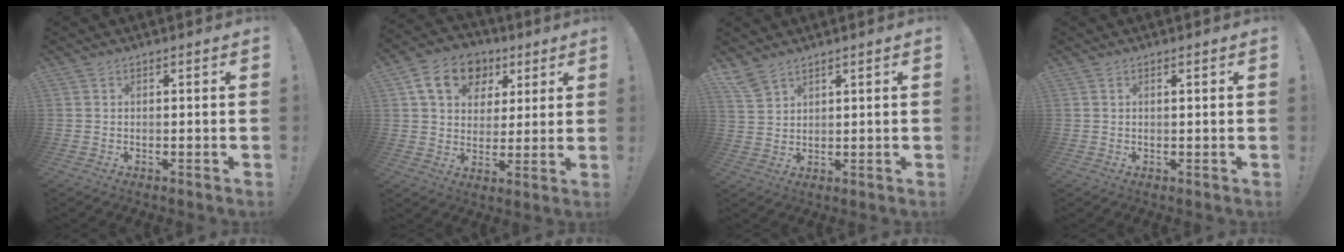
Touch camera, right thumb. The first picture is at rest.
{"total": 15.0, "force": [6.9, 11.1, 7.3], "torque": [-0.107, -0.022, 0.131]}
{"total": 5.0, "force": [4.1, 1.8, 2.0], "torque": [-0.037, -0.025, 0.079]}
{"total": 0.9, "force": [0.4, -0.1, 0.8], "torque": [-0.011, 0.000, 0.005]}